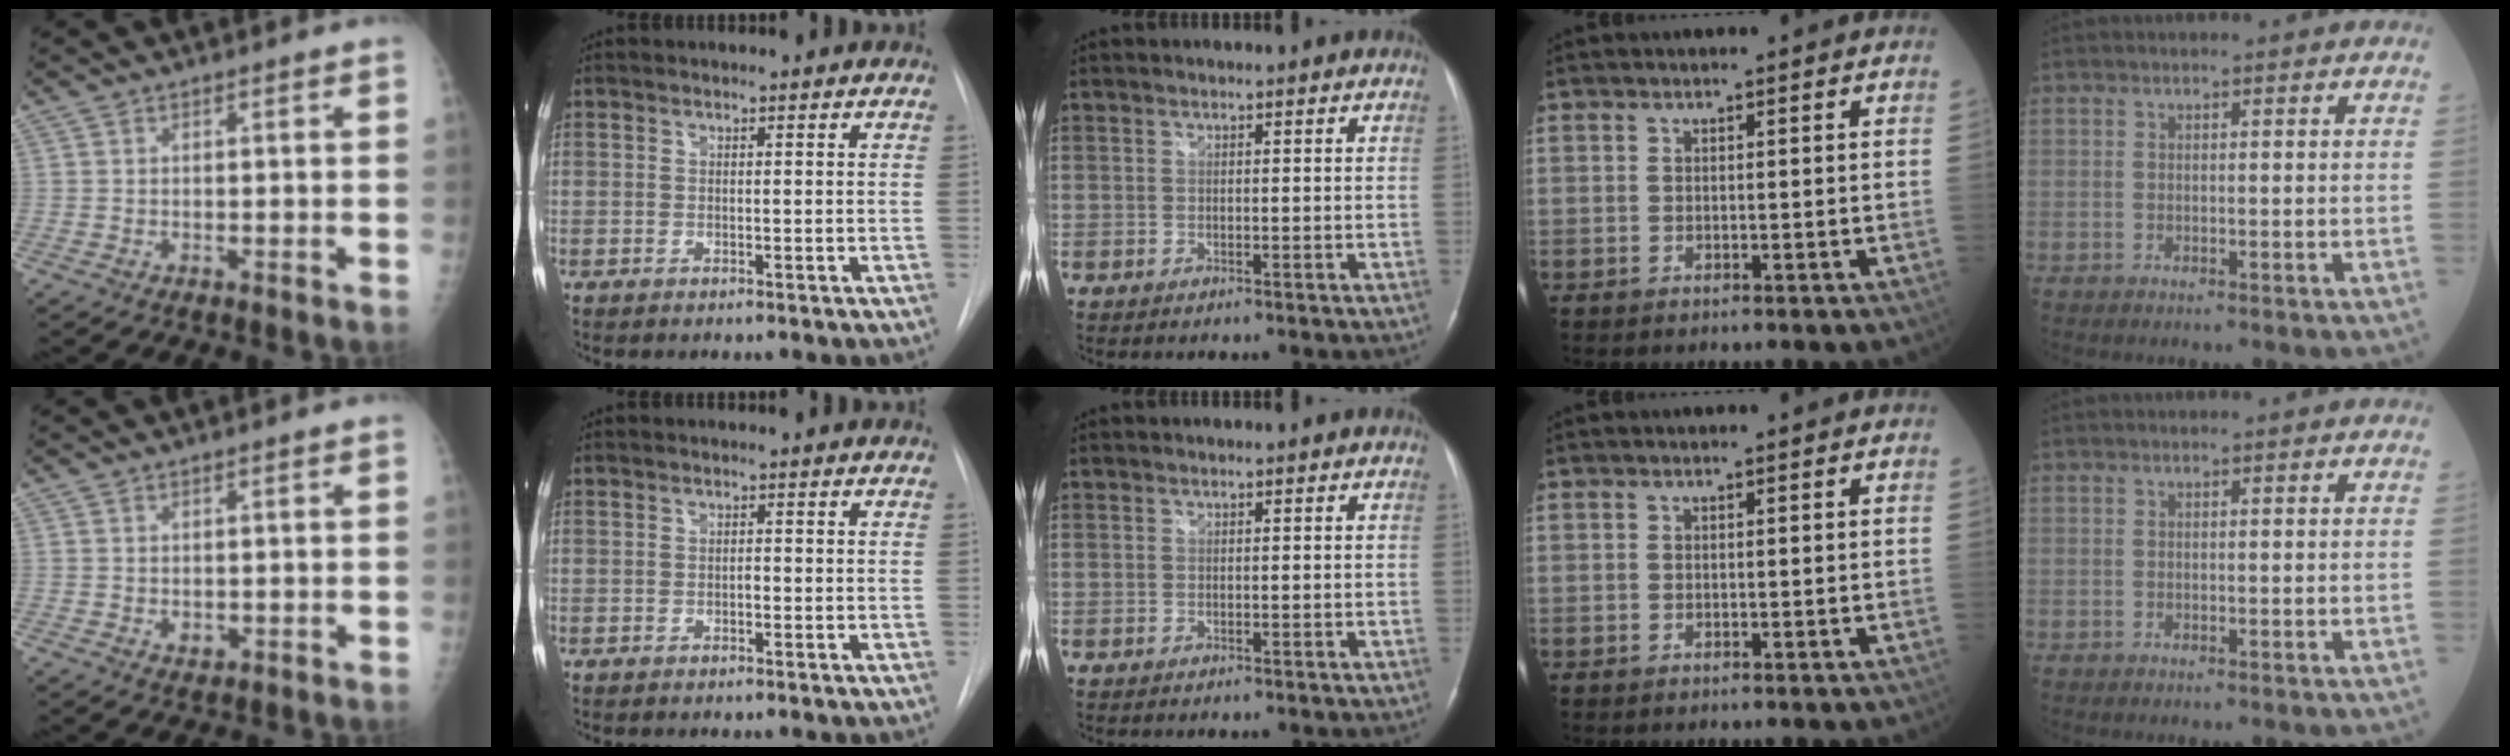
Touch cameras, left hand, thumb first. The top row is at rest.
{"thumb": {"total": 1.6, "force": [0.3, 1.0, 1.2], "torque": [-0.015, -0.005, 0.010]}, "index": {"total": 1.0, "force": [-1.0, 0.2, 0.2], "torque": [-0.003, -0.004, -0.015]}}